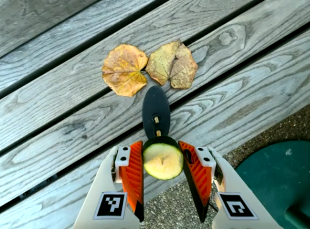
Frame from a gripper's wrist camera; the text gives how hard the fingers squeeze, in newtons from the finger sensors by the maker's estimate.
{"total": 10.3, "left": 9.8, "right": 10.8}